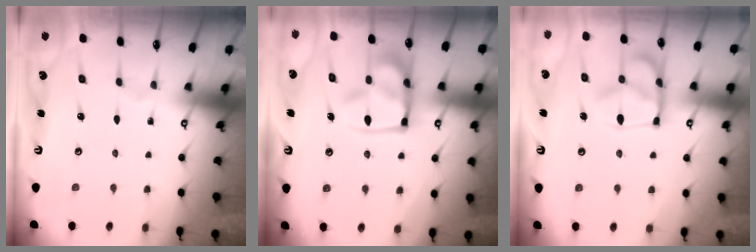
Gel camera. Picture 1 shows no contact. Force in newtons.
{"total": 14.9, "press": 14.8, "slide": 1.8}
{"total": 9.7, "press": 9.7, "slide": 1.1}